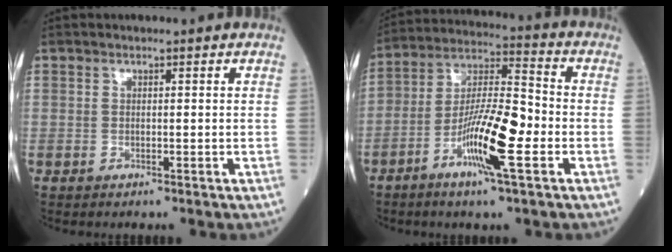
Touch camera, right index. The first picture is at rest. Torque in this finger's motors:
{"motor_torque": [1.10, -1.04, 0.35, 0.19]}